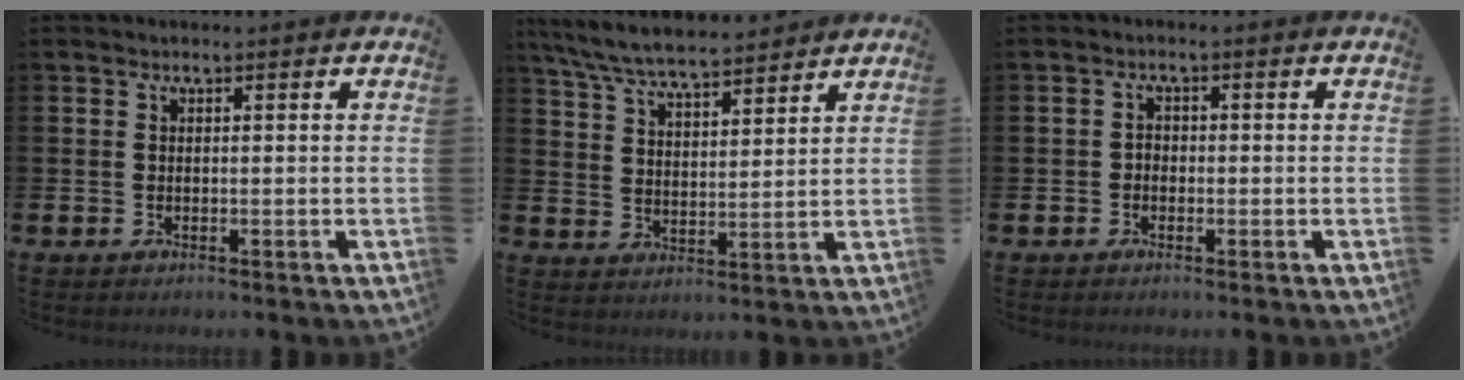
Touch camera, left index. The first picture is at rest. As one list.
[{"total": 6.9, "force": [6.6, 0.7, 1.8], "torque": [-0.063, -0.033, 0.120]}, {"total": 1.4, "force": [-0.7, 1.1, 0.5], "torque": [-0.002, 0.002, -0.019]}]